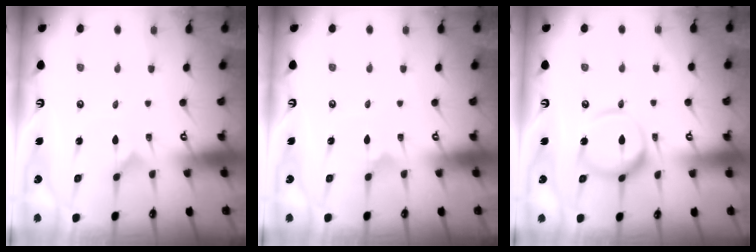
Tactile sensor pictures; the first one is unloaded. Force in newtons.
{"total": 2.9, "press": 2.9, "slide": 0.2}
{"total": 12.9, "press": 12.9, "slide": 1.2}